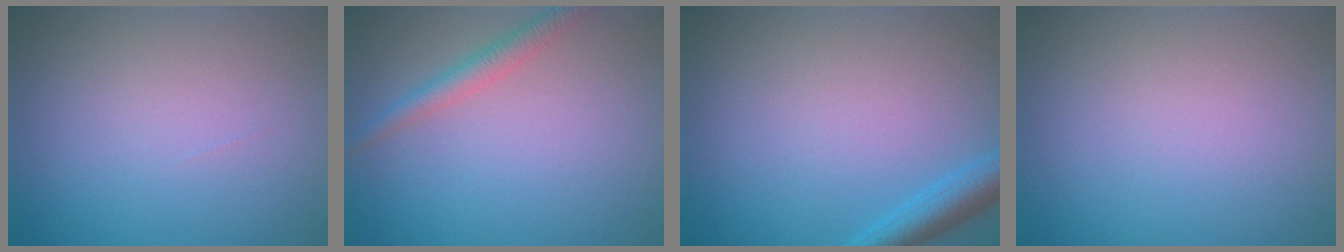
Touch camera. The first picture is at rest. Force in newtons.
{"total": 2.1, "press": 2.1, "slide": 0.0}
{"total": 2.8, "press": 2.8, "slide": 0.2}
{"total": 0.0}